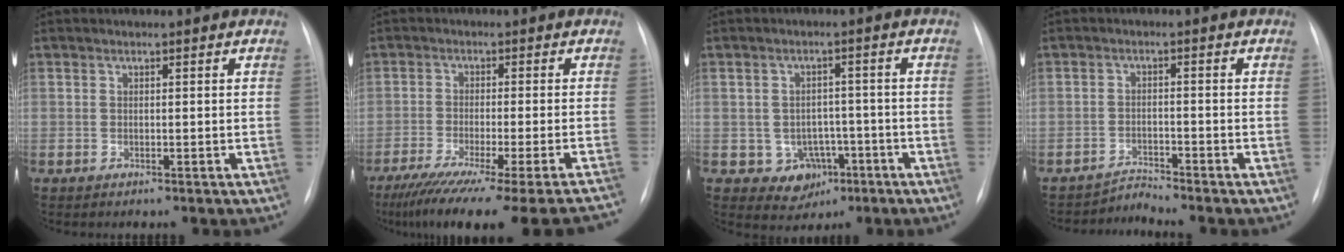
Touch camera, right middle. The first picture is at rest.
{"total": 25.0, "force": [-21.6, -1.0, 12.6], "torque": [-0.132, -0.074, -0.298]}
{"total": 5.2, "force": [-2.0, 4.5, 1.6], "torque": [-0.014, 0.012, -0.016]}
{"total": 2.8, "force": [-2.3, -1.0, -1.2], "torque": [0.027, -0.009, -0.039]}